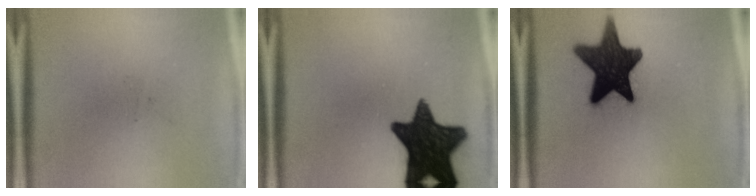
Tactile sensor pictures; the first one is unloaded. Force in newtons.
{"total": 16.7}
{"total": 16.1}